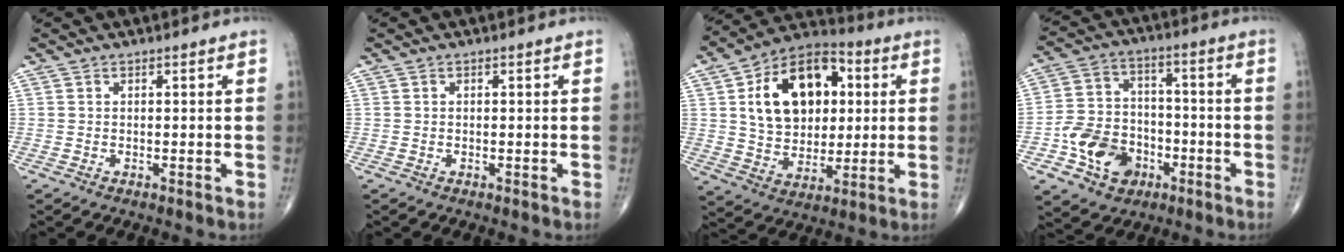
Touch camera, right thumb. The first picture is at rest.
{"total": 0.0}
{"total": 19.8, "force": [4.4, 13.4, 13.9], "torque": [-0.188, 0.006, 0.074]}
{"total": 13.1, "force": [-5.1, 10.0, 6.6], "torque": [-0.085, 0.035, -0.088]}